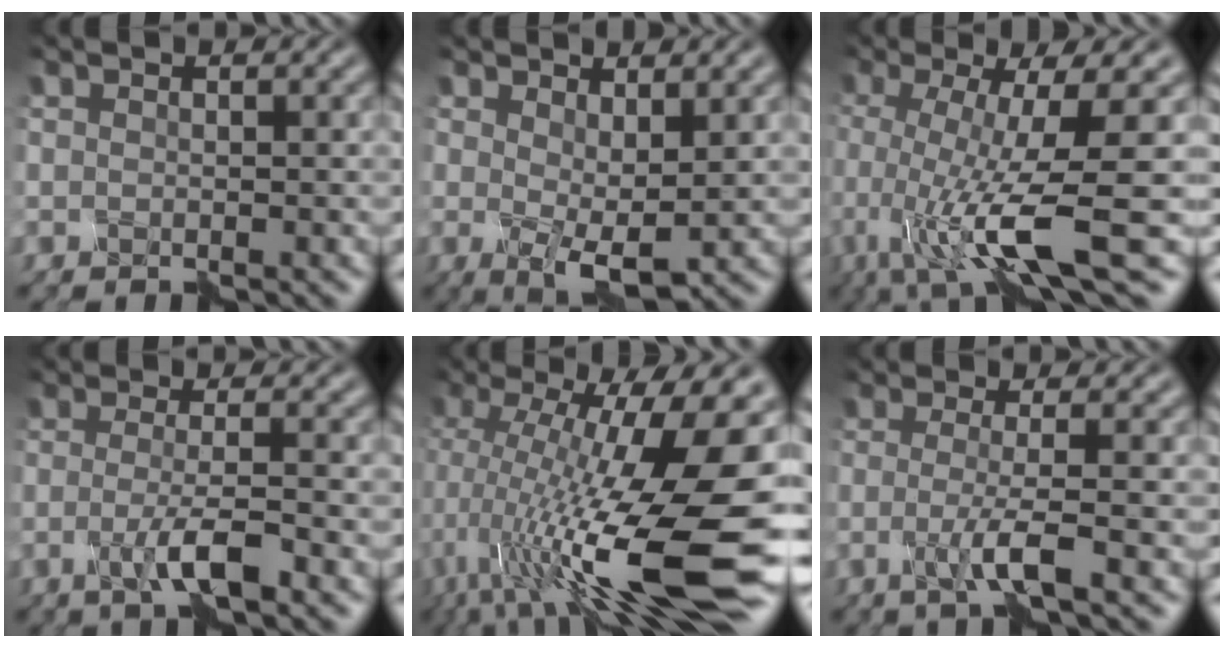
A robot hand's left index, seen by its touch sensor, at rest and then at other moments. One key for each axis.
{"total": 3.9, "fx": 0.5, "fy": 1.7, "fz": 3.4, "tx": -0.066, "ty": -0.012, "tz": 0.013}
{"total": 11.0, "fx": -2.9, "fy": 2.6, "fz": 10.3, "tx": -0.185, "ty": -0.018, "tz": -0.045}
{"total": 3.5, "fx": -1.5, "fy": 0.7, "fz": 3.1, "tx": -0.062, "ty": -0.002, "tz": -0.031}
{"total": 18.4, "fx": -3.3, "fy": 6.0, "fz": 17.1, "tx": -0.297, "ty": -0.008, "tz": -0.059}
{"total": 3.5, "fx": -1.1, "fy": 0.8, "fz": 3.2, "tx": -0.061, "ty": -0.008, "tz": -0.026}